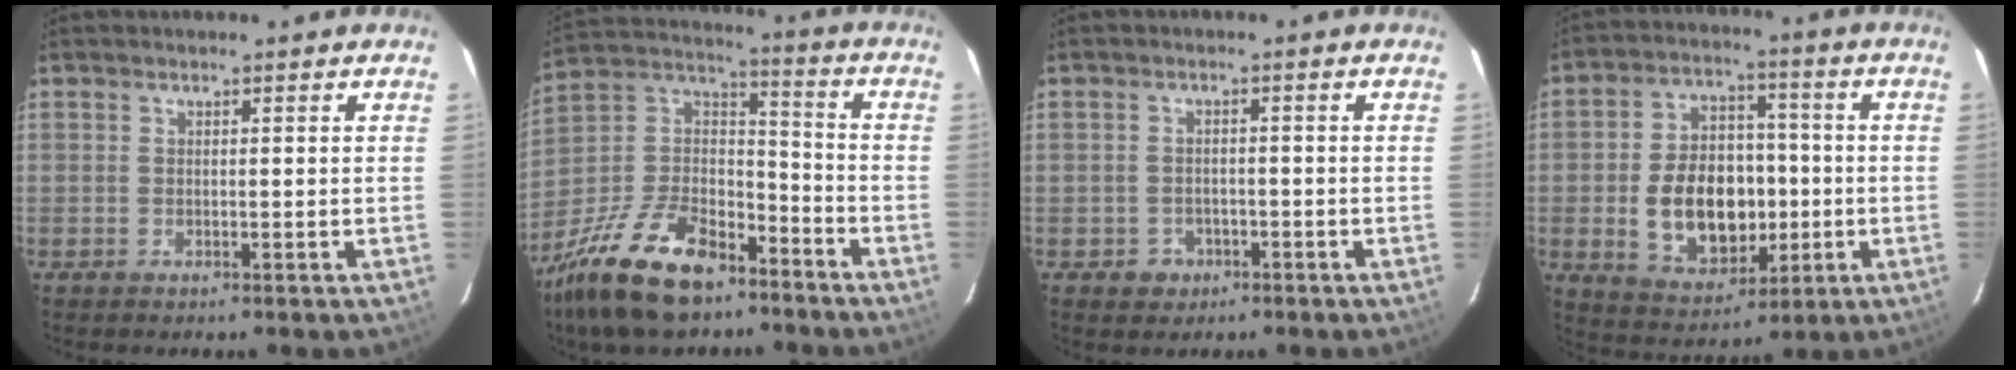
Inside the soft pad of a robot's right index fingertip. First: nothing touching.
{"total": 23.3, "force": [-15.3, 11.7, 13.2], "torque": [-0.284, 0.008, -0.257]}
{"total": 3.6, "force": [-1.6, 3.2, 0.4], "torque": [-0.019, 0.009, -0.018]}
{"total": 15.4, "force": [-2.4, 10.6, 10.9], "torque": [-0.225, 0.019, -0.018]}